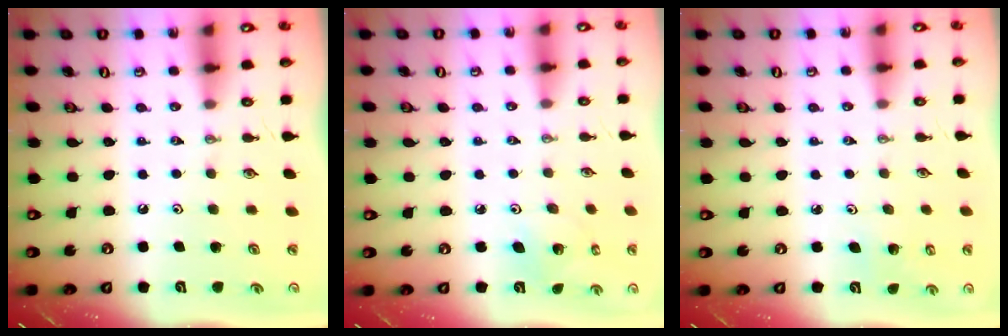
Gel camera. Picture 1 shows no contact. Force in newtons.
{"total": 2.9, "press": 2.9, "slide": 0.3}
{"total": 2.3, "press": 2.3, "slide": 0.2}